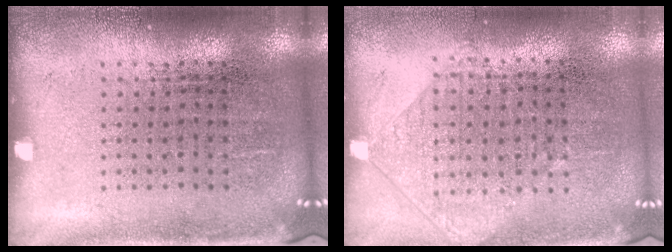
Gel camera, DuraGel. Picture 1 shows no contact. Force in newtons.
{"total": 1.0, "press": 0.9, "slide": 0.4}